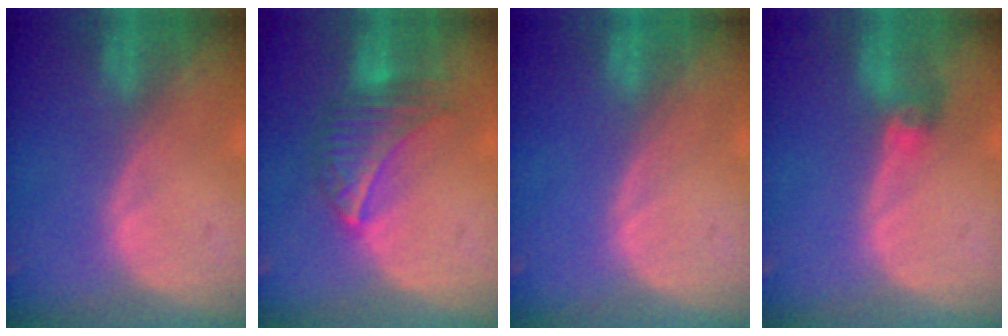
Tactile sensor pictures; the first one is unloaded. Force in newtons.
{"total": 6.5, "press": 6.5, "slide": 0.9}
{"total": 0.0}
{"total": 2.9, "press": 2.6, "slide": 1.4}